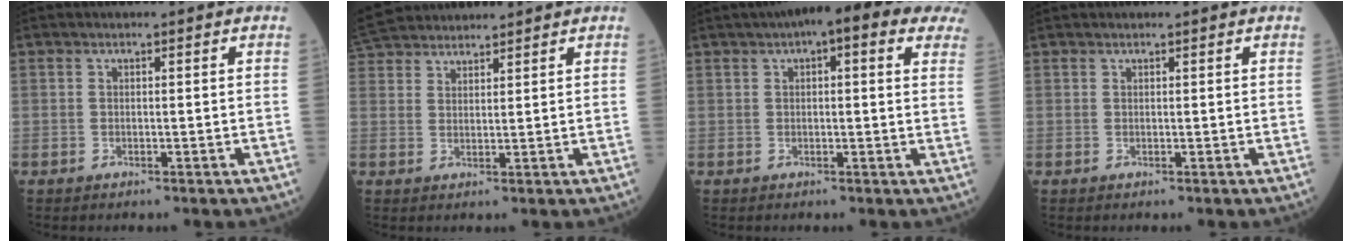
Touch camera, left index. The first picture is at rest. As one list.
[{"total": 8.9, "force": [8.2, 2.2, 2.6], "torque": [-0.053, 0.041, 0.151]}, {"total": 14.9, "force": [9.4, 3.5, 11.0], "torque": [-0.152, 0.044, 0.107]}, {"total": 0.0}]